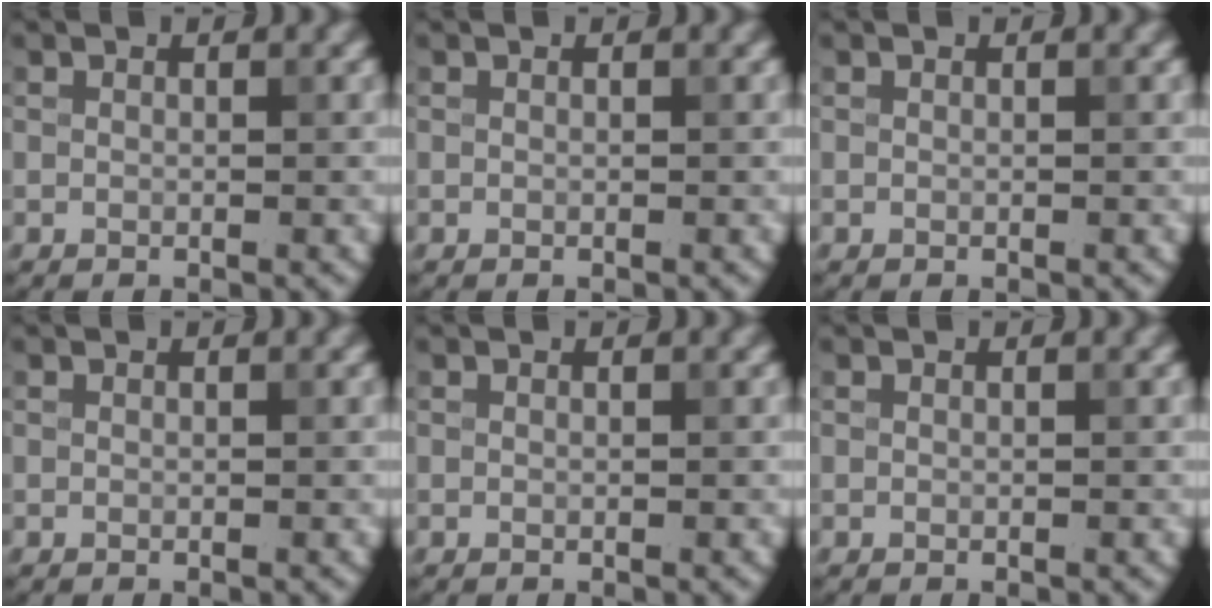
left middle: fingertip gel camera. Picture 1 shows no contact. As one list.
[{"total": 0.0}, {"total": 0.0}, {"total": 0.0}, {"total": 0.0}, {"total": 0.0}]